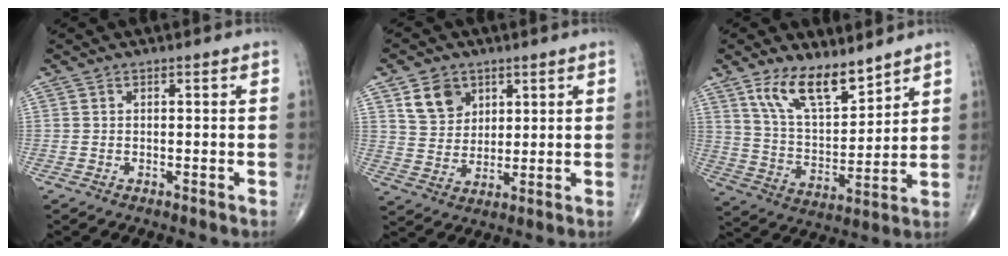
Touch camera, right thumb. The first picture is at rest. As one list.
[{"total": 7.7, "force": [3.9, 5.8, 3.1], "torque": [-0.031, -0.022, 0.076]}, {"total": 12.1, "force": [8.7, 4.8, 6.9], "torque": [-0.106, -0.060, 0.175]}]